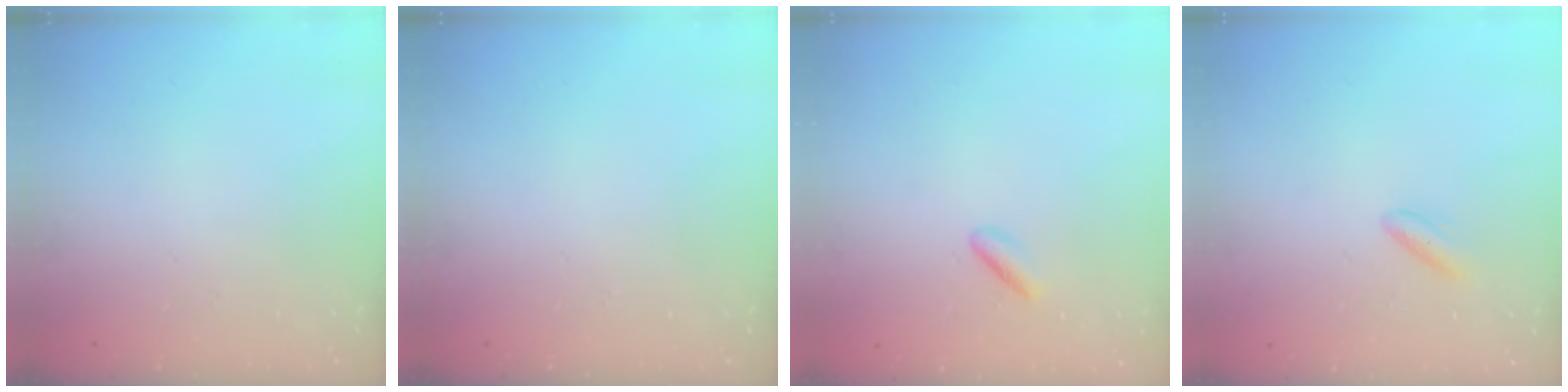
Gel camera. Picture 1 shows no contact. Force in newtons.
{"total": 0.0}
{"total": 1.7, "press": 1.3, "slide": 1.1}
{"total": 2.9, "press": 2.8, "slide": 0.9}